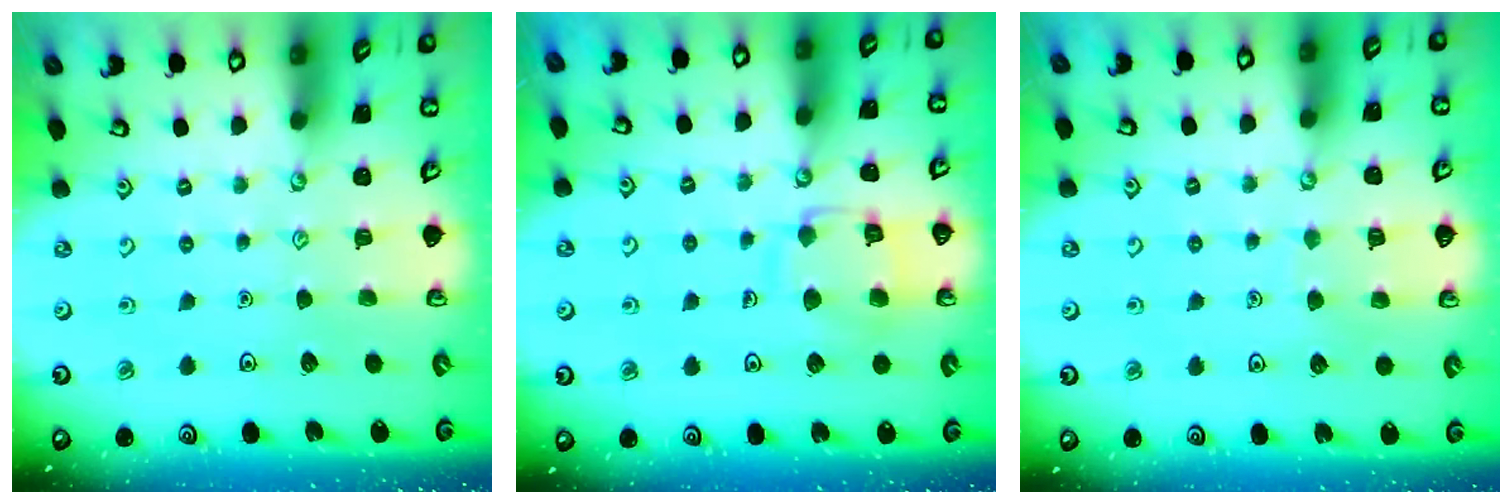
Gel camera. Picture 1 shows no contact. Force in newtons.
{"total": 11.5, "press": 11.5, "slide": 0.9}
{"total": 4.7, "press": 4.7, "slide": 0.4}